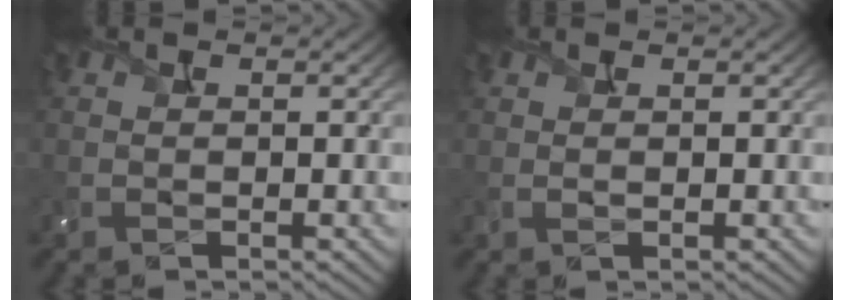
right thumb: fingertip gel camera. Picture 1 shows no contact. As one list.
[{"total": 0.6, "force": [0.2, 0.0, 0.5], "torque": [-0.013, 0.001, 0.004]}]